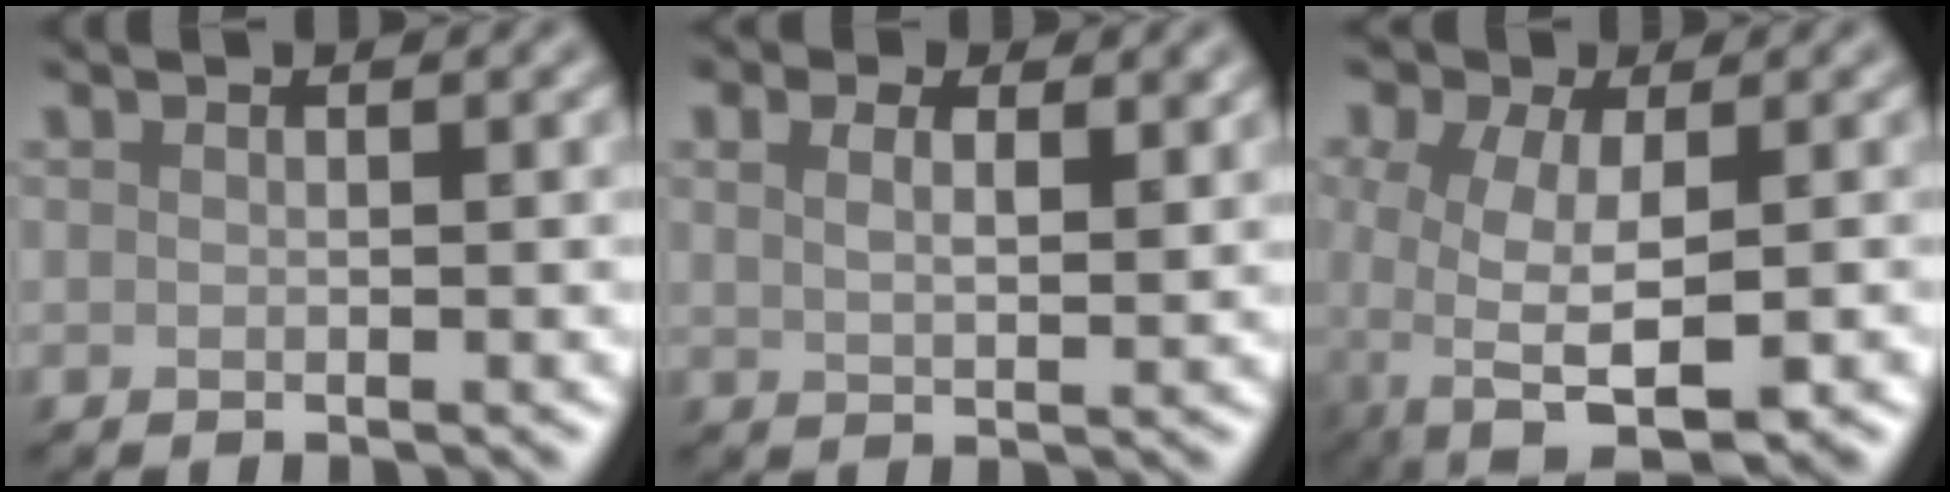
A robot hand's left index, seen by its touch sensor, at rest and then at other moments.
{"total": 4.0, "force": [2.2, 2.1, 2.5], "torque": [-0.043, 0.017, 0.021]}
{"total": 9.1, "force": [-1.5, 5.6, 7.0], "torque": [-0.131, -0.026, -0.003]}